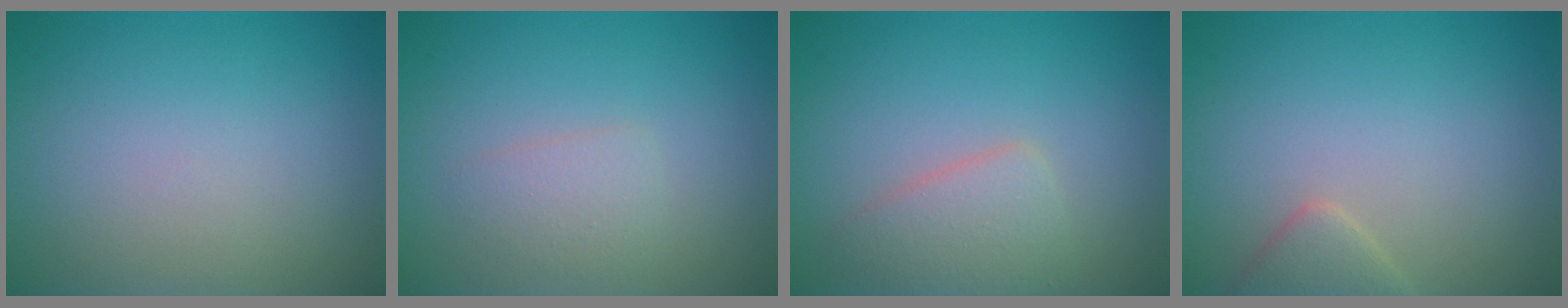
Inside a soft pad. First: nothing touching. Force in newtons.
{"total": 1.6, "press": 1.6, "slide": 0.0}
{"total": 2.8, "press": 2.8, "slide": 0.2}
{"total": 2.0, "press": 2.0, "slide": 0.1}